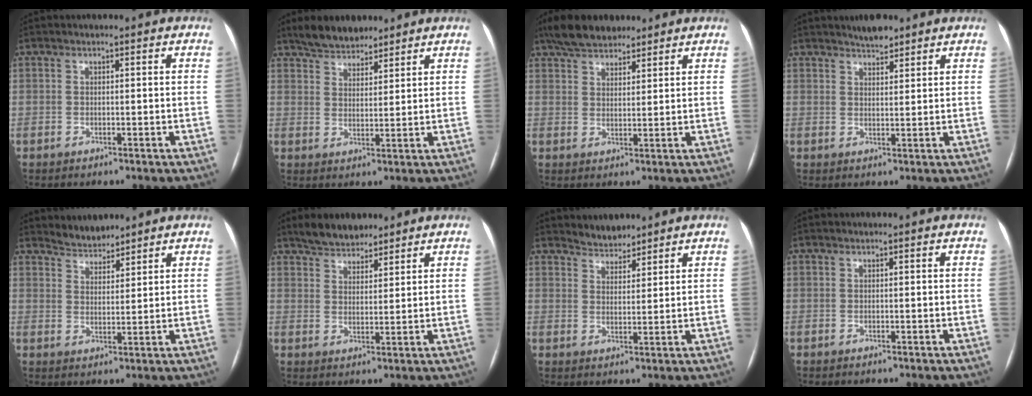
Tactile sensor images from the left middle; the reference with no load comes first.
{"total": 6.2, "force": [5.5, 2.4, 1.8], "torque": [-0.032, 0.014, 0.100]}
{"total": 8.1, "force": [6.6, 3.1, 3.4], "torque": [-0.059, 0.021, 0.117]}
{"total": 3.2, "force": [2.9, 0.9, 1.2], "torque": [-0.022, 0.004, 0.045]}
{"total": 3.9, "force": [3.8, 0.8, 0.0], "torque": [-0.002, 0.009, 0.070]}
{"total": 5.8, "force": [5.1, 2.3, 1.6], "torque": [-0.028, 0.013, 0.093]}
{"total": 3.6, "force": [3.4, 1.1, 0.1], "torque": [-0.001, 0.008, 0.059]}
{"total": 0.0}